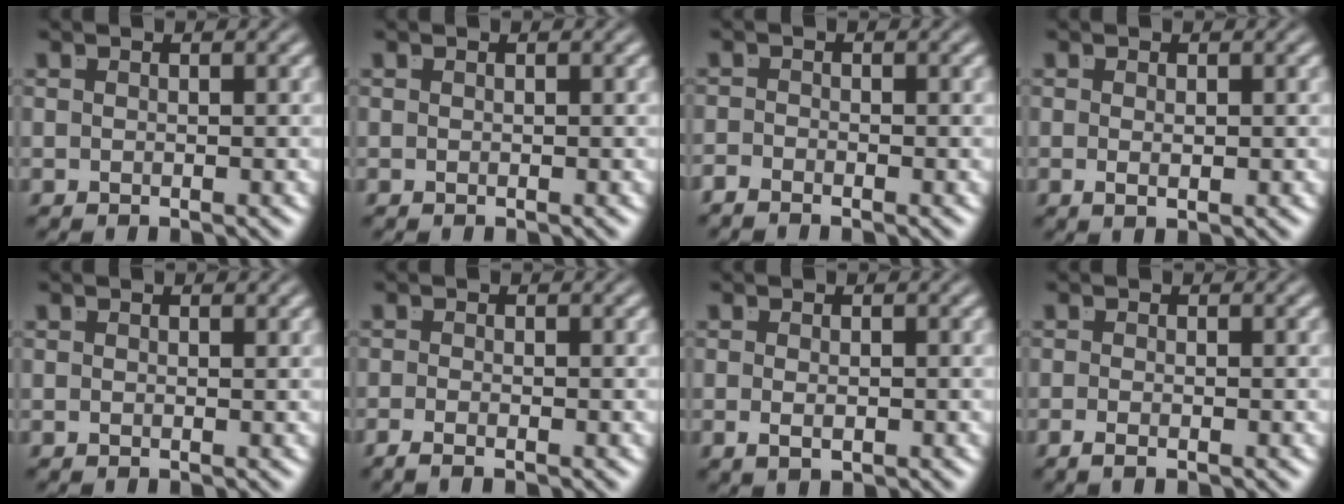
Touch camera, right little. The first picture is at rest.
{"total": 0.0}
{"total": 1.4, "force": [-1.4, -0.3, 0.1], "torque": [0.003, -0.012, -0.021]}
{"total": 0.8, "force": [-0.2, -0.3, 0.8], "torque": [-0.014, -0.010, 0.002]}
{"total": 0.0}
{"total": 1.5, "force": [-1.3, -0.2, 0.6], "torque": [-0.014, -0.008, -0.021]}
{"total": 1.3, "force": [-0.7, 0.3, 1.0], "torque": [-0.026, -0.014, 0.000]}
{"total": 1.2, "force": [-1.0, -0.3, 0.5], "torque": [-0.012, -0.007, -0.014]}